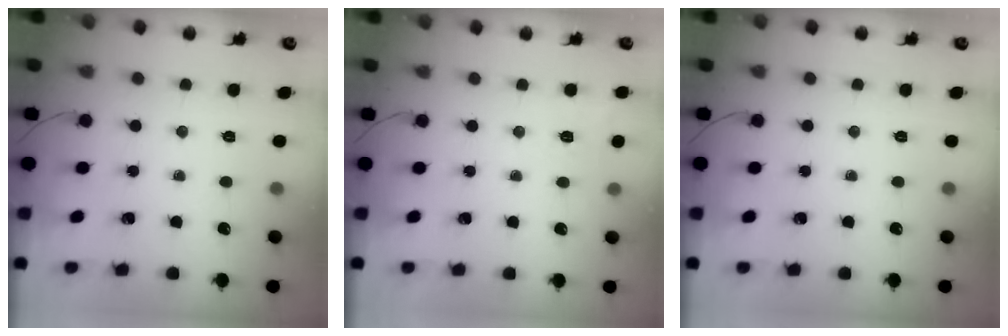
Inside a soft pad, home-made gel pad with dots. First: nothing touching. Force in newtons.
{"total": 6.2, "press": 5.9, "slide": 1.9}
{"total": 0.0}